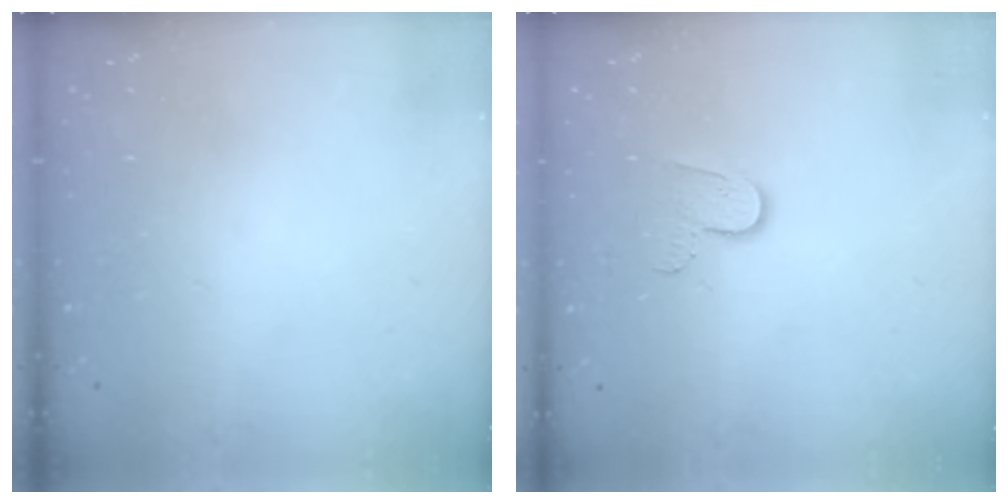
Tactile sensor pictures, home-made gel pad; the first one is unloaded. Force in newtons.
{"total": 5.9, "press": 5.9, "slide": 0.6}